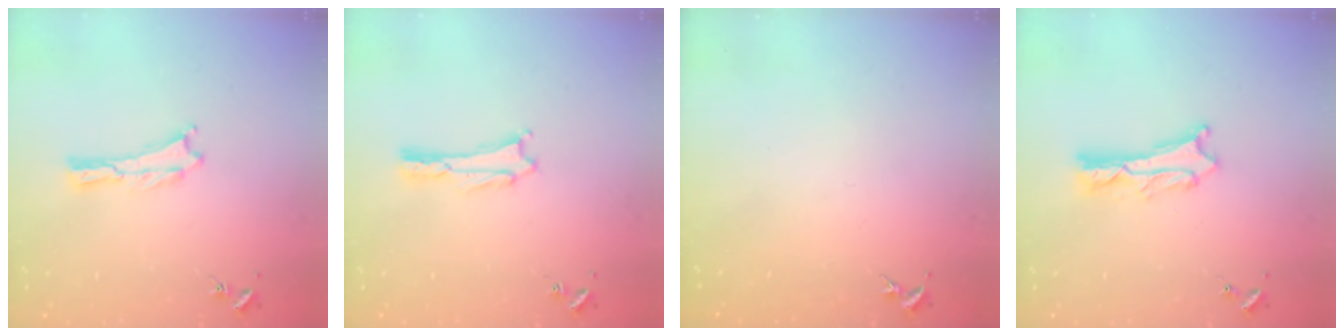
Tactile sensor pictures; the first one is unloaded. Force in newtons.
{"total": 1.6, "press": 1.6, "slide": 0.2}
{"total": 0.0}
{"total": 2.6, "press": 2.6, "slide": 0.3}